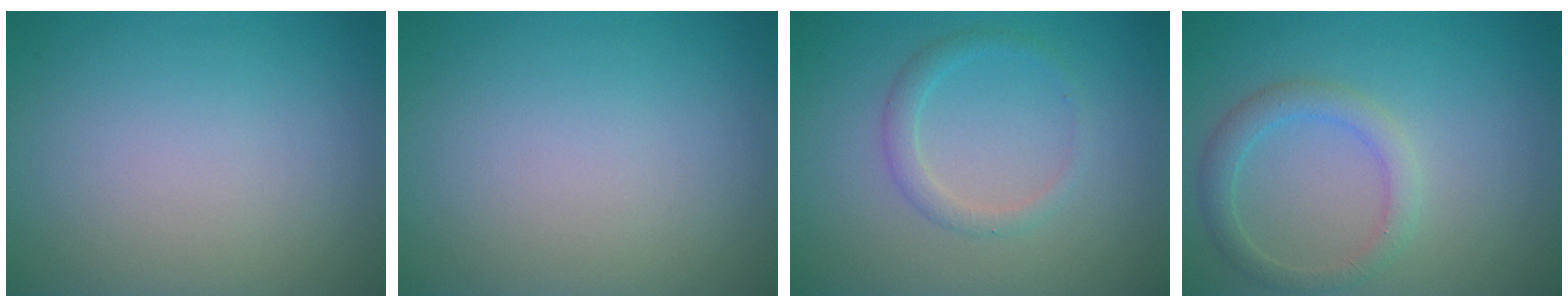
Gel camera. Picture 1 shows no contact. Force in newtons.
{"total": 0.0}
{"total": 1.7, "press": 1.7, "slide": 0.0}
{"total": 2.5, "press": 2.5, "slide": 0.2}